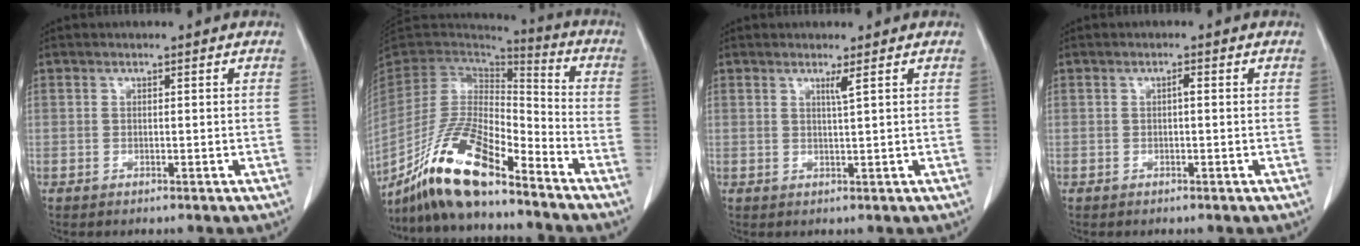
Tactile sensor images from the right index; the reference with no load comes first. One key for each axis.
{"total": 16.7, "fx": -12.2, "fy": 3.5, "fz": 10.9, "tx": -0.214, "ty": -0.009, "tz": -0.227}
{"total": 1.4, "fx": 0.8, "fy": -0.5, "fz": 1.0, "tx": -0.027, "ty": -0.009, "tz": 0.015}
{"total": 0.8, "fx": 0.0, "fy": 0.2, "fz": 0.8, "tx": -0.013, "ty": 0.003, "tz": -0.001}